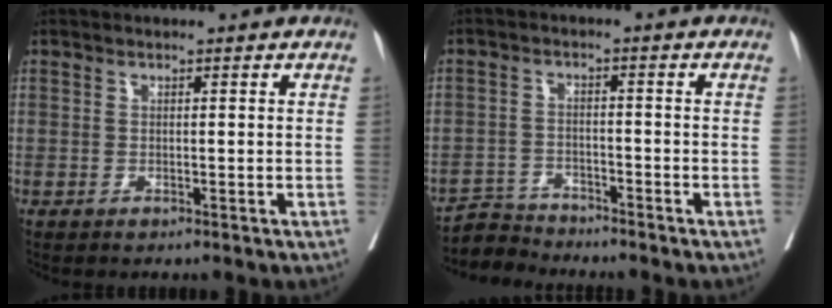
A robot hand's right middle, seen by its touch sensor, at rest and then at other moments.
{"total": 4.0, "force": [-3.7, 0.2, -1.3], "torque": [0.024, -0.005, -0.069]}